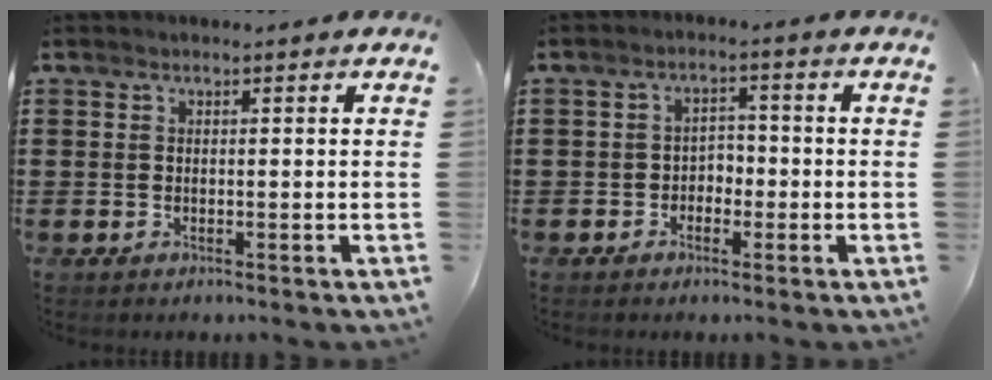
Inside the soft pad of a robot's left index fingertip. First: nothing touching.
{"total": 2.4, "force": [-1.5, 1.7, 0.9], "torque": [-0.023, 0.007, -0.035]}